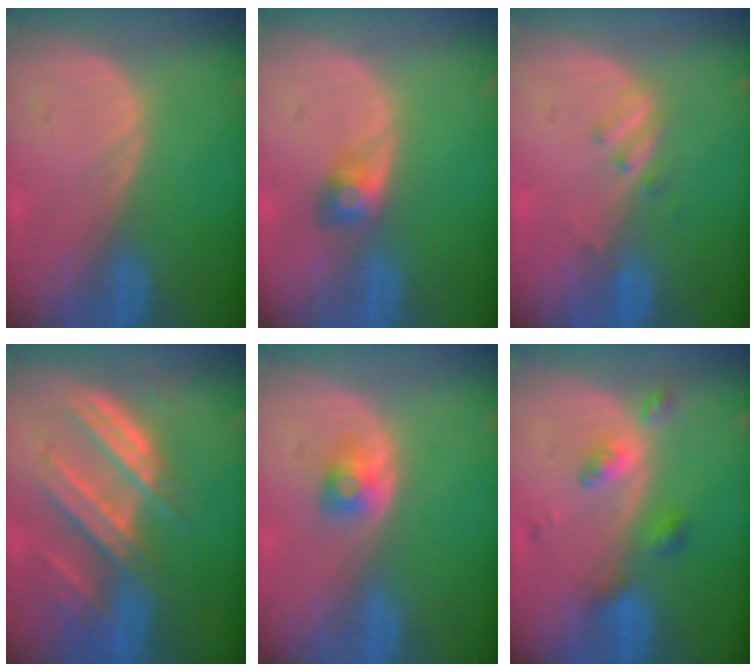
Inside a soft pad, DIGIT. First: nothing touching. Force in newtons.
{"total": 3.0, "press": 2.6, "slide": 1.4}
{"total": 2.5, "press": 2.2, "slide": 1.2}
{"total": 8.8, "press": 8.1, "slide": 3.4}
{"total": 2.4, "press": 2.3, "slide": 0.8}
{"total": 4.2, "press": 4.1, "slide": 0.8}